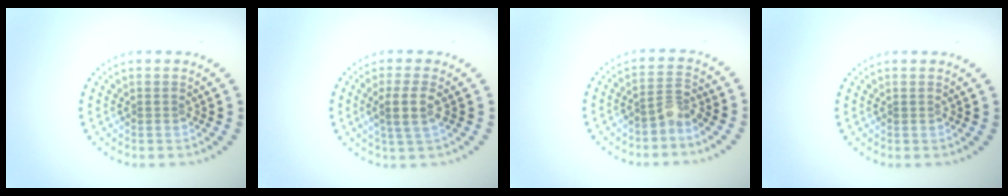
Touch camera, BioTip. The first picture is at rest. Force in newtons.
{"total": 2.6, "press": 2.2, "slide": 1.4}
{"total": 2.0, "press": 1.5, "slide": 1.4}
{"total": 0.0}